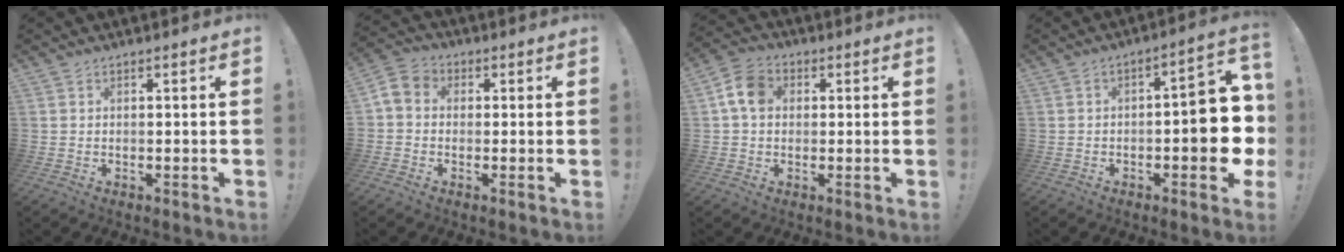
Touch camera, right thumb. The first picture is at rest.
{"total": 4.8, "force": [-0.9, 4.0, 2.4], "torque": [-0.054, 0.013, -0.014]}
{"total": 8.0, "force": [1.4, 6.0, 5.1], "torque": [-0.093, 0.017, 0.032]}
{"total": 12.7, "force": [-2.6, 4.7, 11.5], "torque": [-0.130, 0.011, -0.043]}